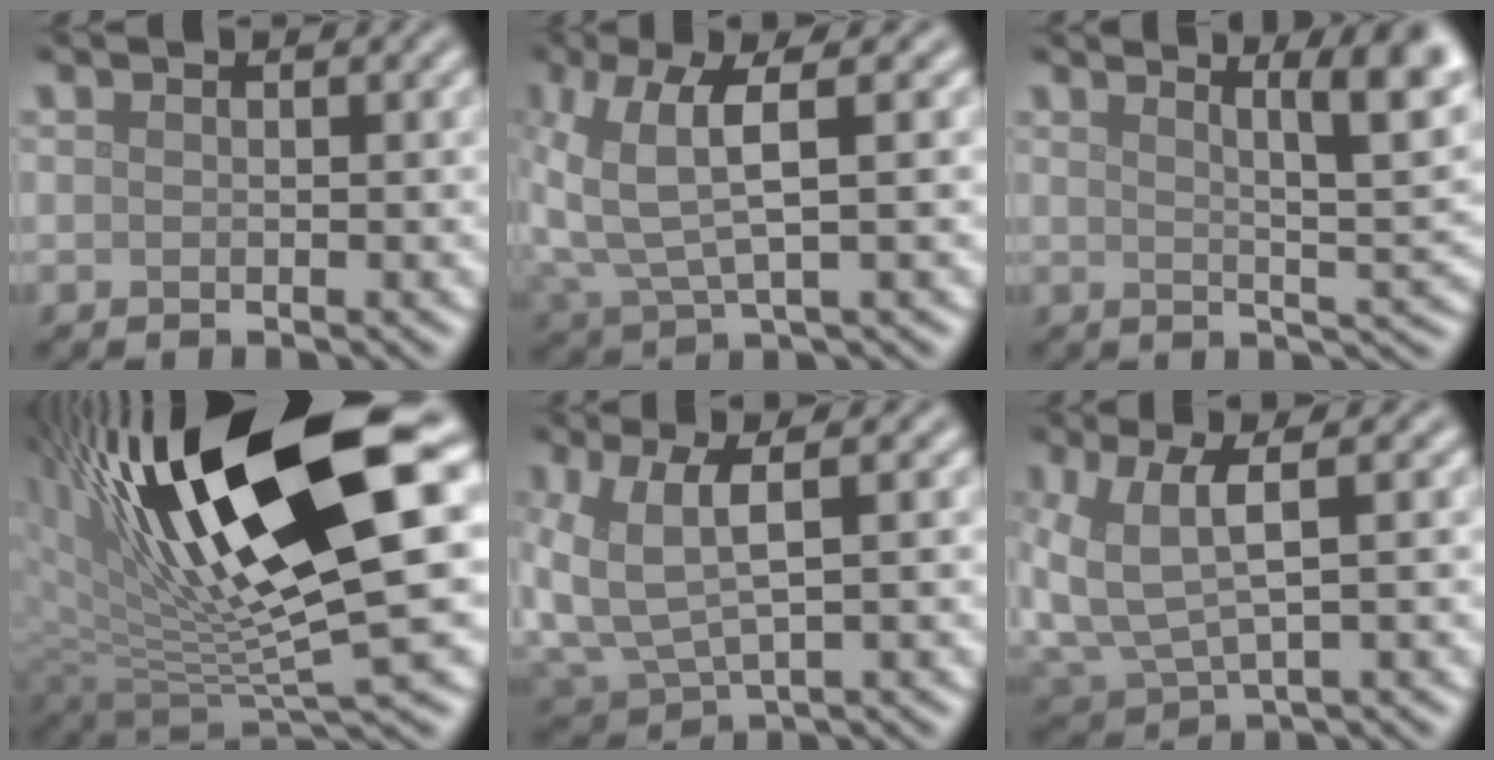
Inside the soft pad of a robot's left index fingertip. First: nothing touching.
{"total": 6.4, "force": [1.3, 2.1, 5.8], "torque": [-0.145, 0.007, 0.031]}
{"total": 7.7, "force": [3.8, 1.7, 6.4], "torque": [-0.055, 0.016, 0.049]}
{"total": 15.7, "force": [5.4, 4.8, 13.9], "torque": [-0.240, -0.007, 0.097]}
{"total": 6.9, "force": [1.1, 3.4, 5.9], "torque": [-0.150, -0.003, 0.032]}
{"total": 6.4, "force": [1.4, 2.9, 5.6], "torque": [-0.143, -0.001, 0.036]}